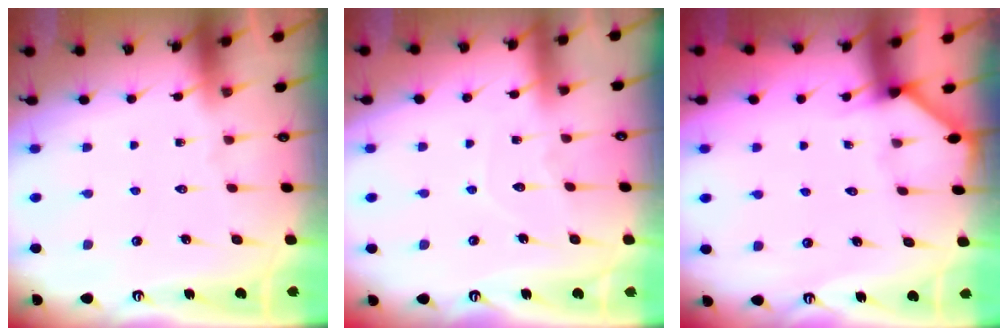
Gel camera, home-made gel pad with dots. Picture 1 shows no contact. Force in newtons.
{"total": 4.6, "press": 4.5, "slide": 0.5}
{"total": 1.4, "press": 1.4, "slide": 0.1}